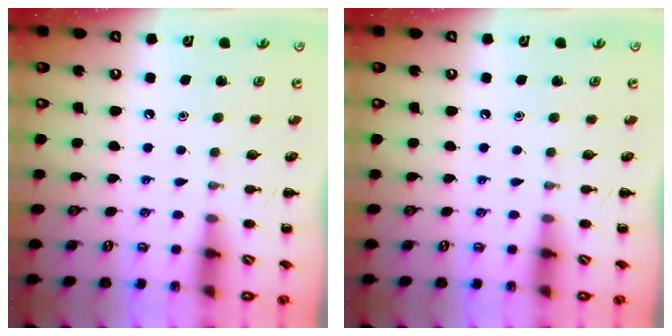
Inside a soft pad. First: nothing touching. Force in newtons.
{"total": 0.0}